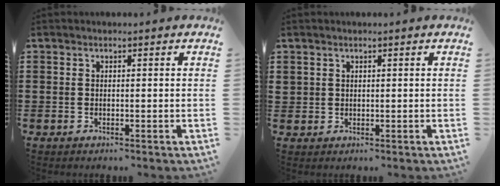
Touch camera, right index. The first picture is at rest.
{"total": 1.0, "force": [0.7, 0.7, 0.2], "torque": [-0.005, 0.002, 0.014]}